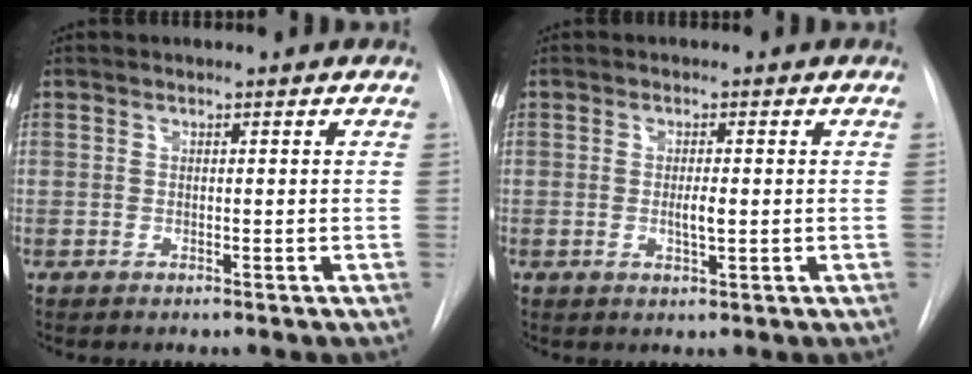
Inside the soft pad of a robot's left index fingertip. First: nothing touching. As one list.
[{"total": 2.2, "force": [-0.2, 0.4, 2.2], "torque": [-0.041, -0.004, -0.004]}]